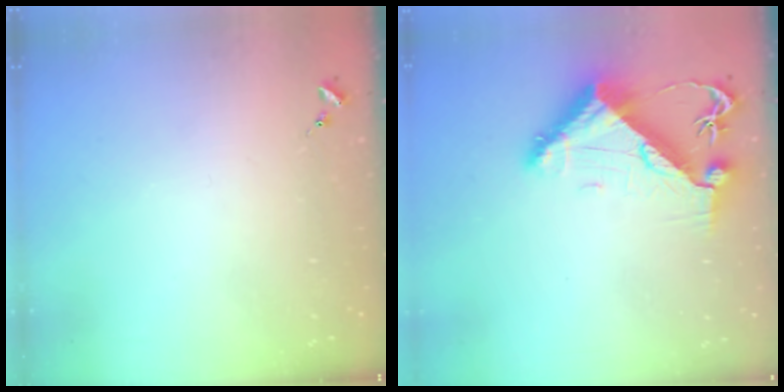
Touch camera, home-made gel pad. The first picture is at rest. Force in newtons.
{"total": 10.3, "press": 10.2, "slide": 1.5}